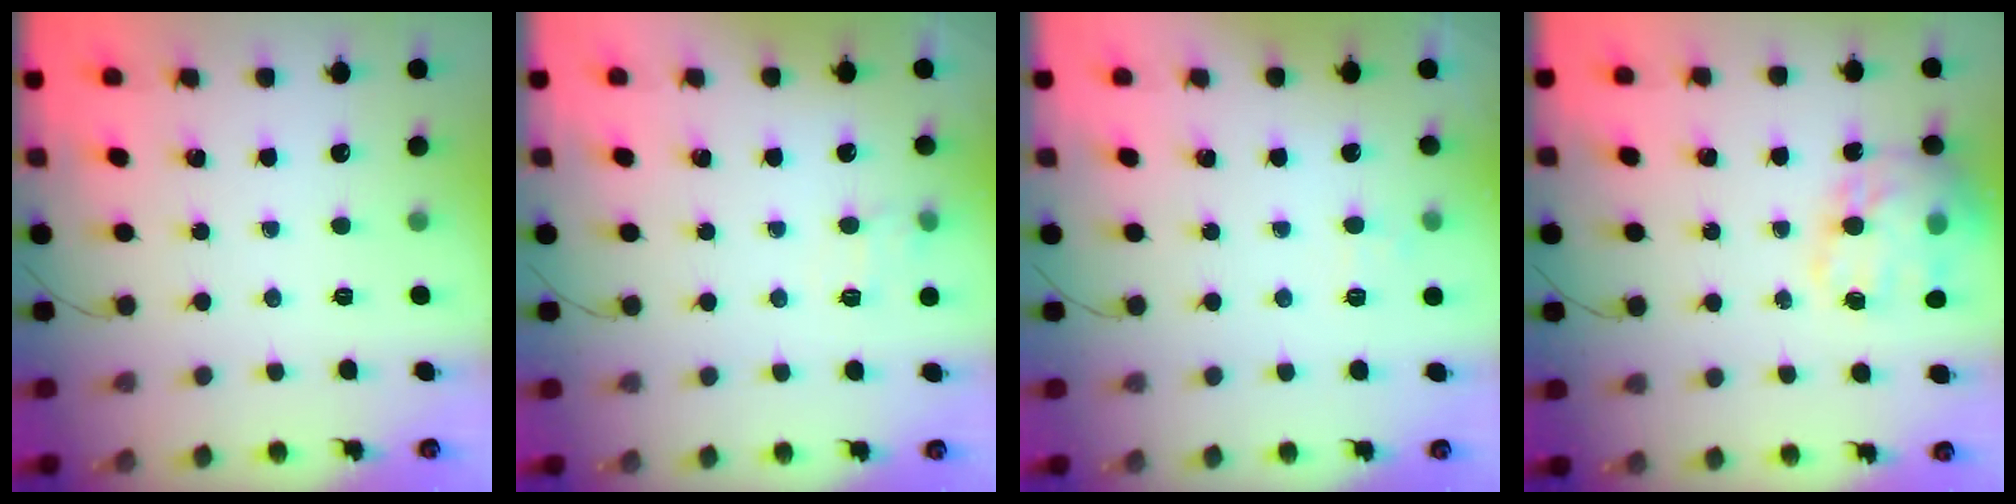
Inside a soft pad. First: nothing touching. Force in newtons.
{"total": 9.5, "press": 9.4, "slide": 1.7}
{"total": 3.9, "press": 3.4, "slide": 1.9}
{"total": 20.2, "press": 19.8, "slide": 4.0}